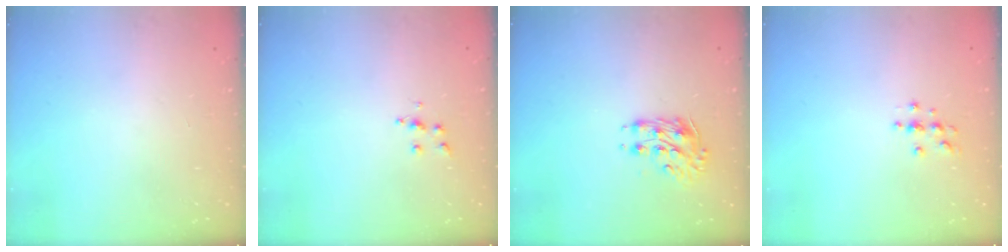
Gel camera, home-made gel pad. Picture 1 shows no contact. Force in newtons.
{"total": 5.9, "press": 5.9, "slide": 0.3}
{"total": 9.4, "press": 9.4, "slide": 0.9}
{"total": 3.7, "press": 3.6, "slide": 0.5}